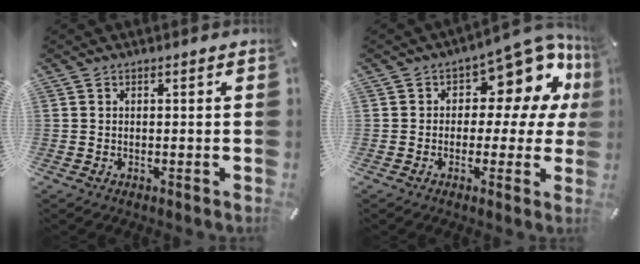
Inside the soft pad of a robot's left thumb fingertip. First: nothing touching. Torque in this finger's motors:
{"motor_torque": [0.44, 0.41, 0.57, 0.38, 0.06]}